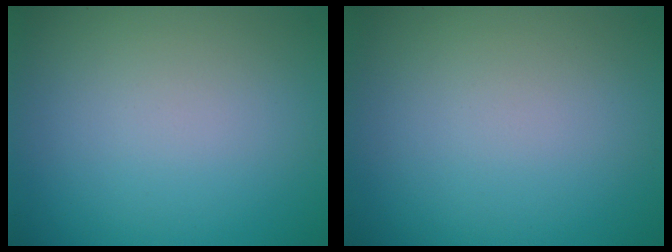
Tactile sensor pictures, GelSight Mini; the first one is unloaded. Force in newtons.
{"total": 0.0}